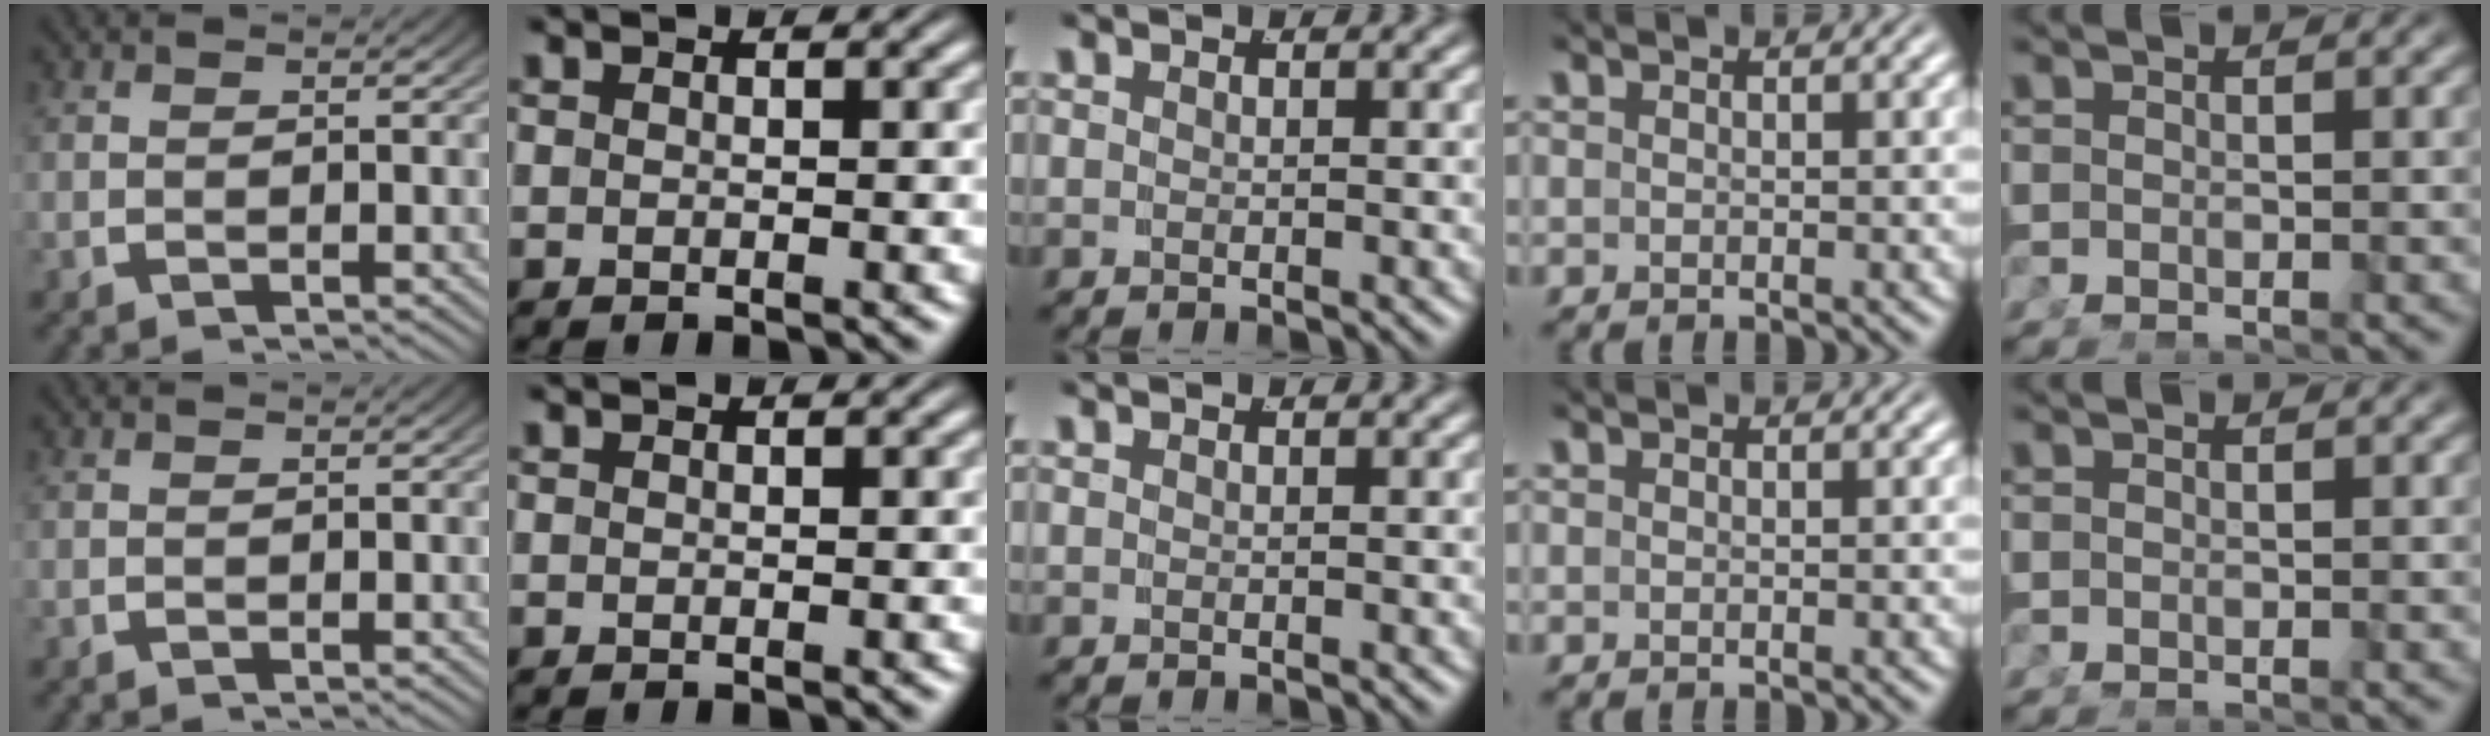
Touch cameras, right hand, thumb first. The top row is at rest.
{}